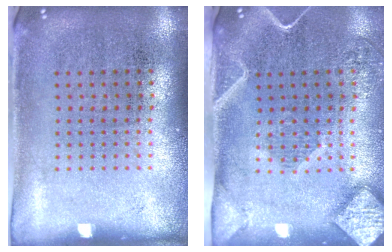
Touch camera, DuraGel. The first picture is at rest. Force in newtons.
{"total": 2.5, "press": 1.9, "slide": 1.5}